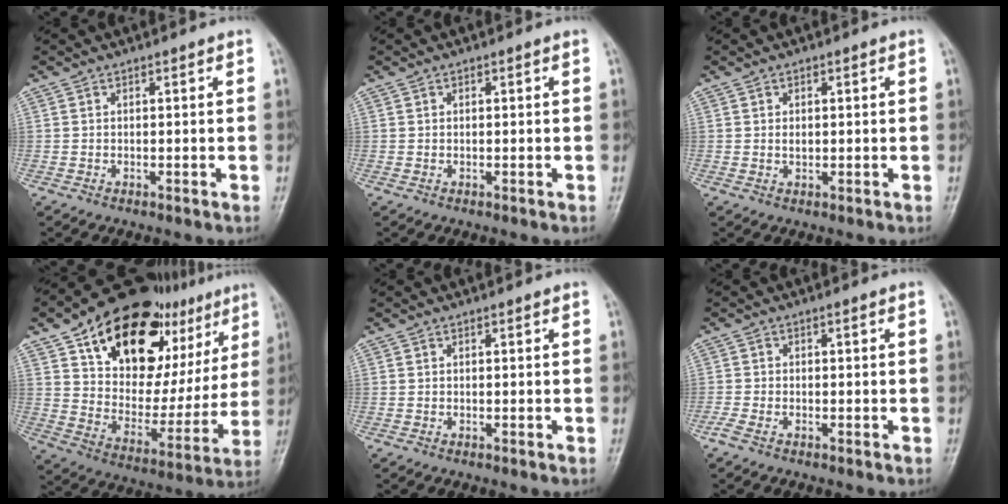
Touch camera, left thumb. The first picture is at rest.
{"total": 0.0}
{"total": 1.5, "force": [0.2, 1.0, 1.1], "torque": [-0.018, 0.001, 0.006]}
{"total": 29.4, "force": [16.2, 16.0, 18.6], "torque": [-0.228, -0.027, 0.257]}
{"total": 0.0}
{"total": 2.1, "force": [-1.2, 0.7, 1.6], "torque": [-0.041, 0.005, -0.027]}